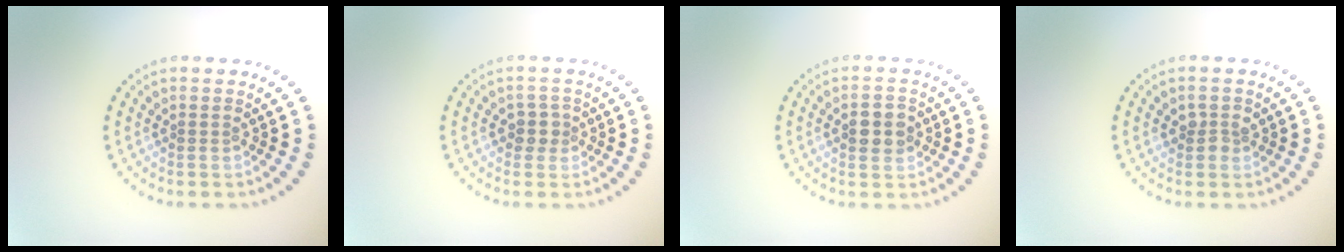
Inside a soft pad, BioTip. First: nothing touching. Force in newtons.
{"total": 1.6, "press": 1.4, "slide": 0.7}
{"total": 2.9, "press": 2.9, "slide": 0.1}
{"total": 1.3, "press": 1.2, "slide": 0.4}